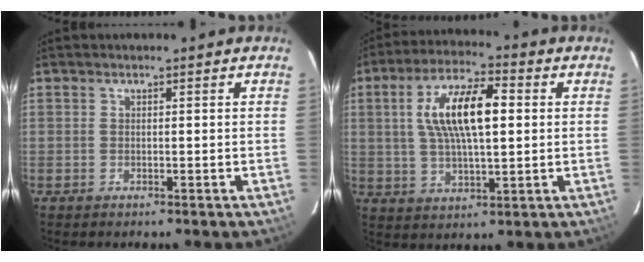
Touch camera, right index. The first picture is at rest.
{"total": 13.4, "force": [2.3, 4.7, 12.3], "torque": [-0.227, 0.016, 0.042]}